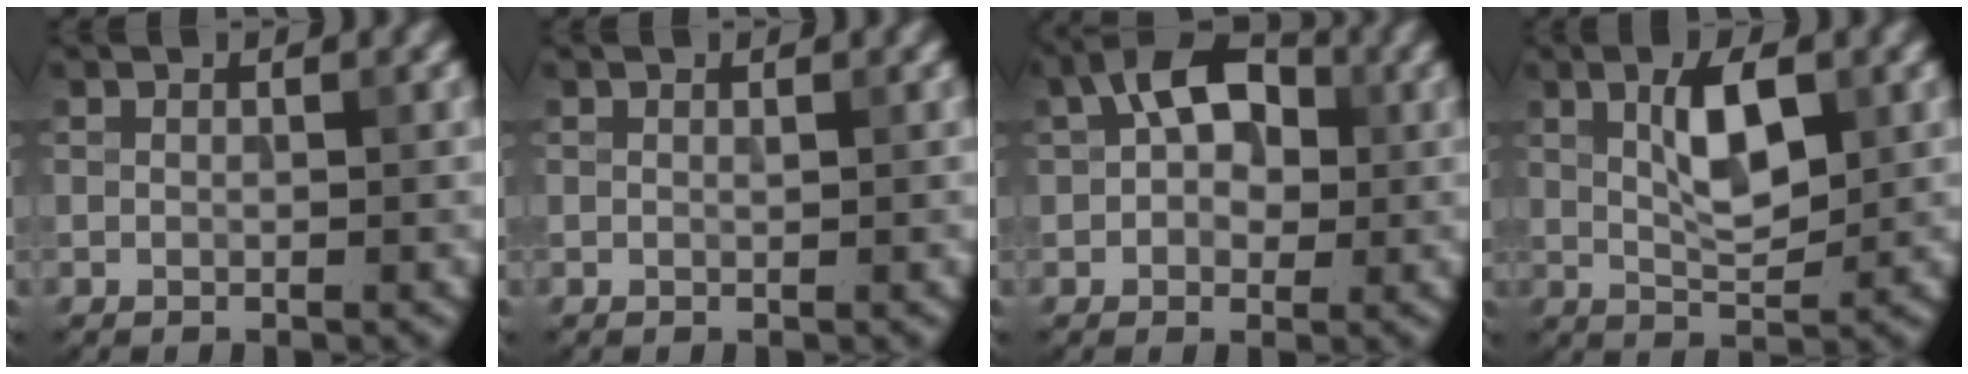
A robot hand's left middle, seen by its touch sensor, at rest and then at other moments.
{"total": 0.0}
{"total": 6.0, "force": [1.4, 3.9, 4.3], "torque": [-0.061, 0.017, 0.004]}
{"total": 4.5, "force": [1.3, 1.6, 4.0], "torque": [-0.078, 0.002, 0.024]}